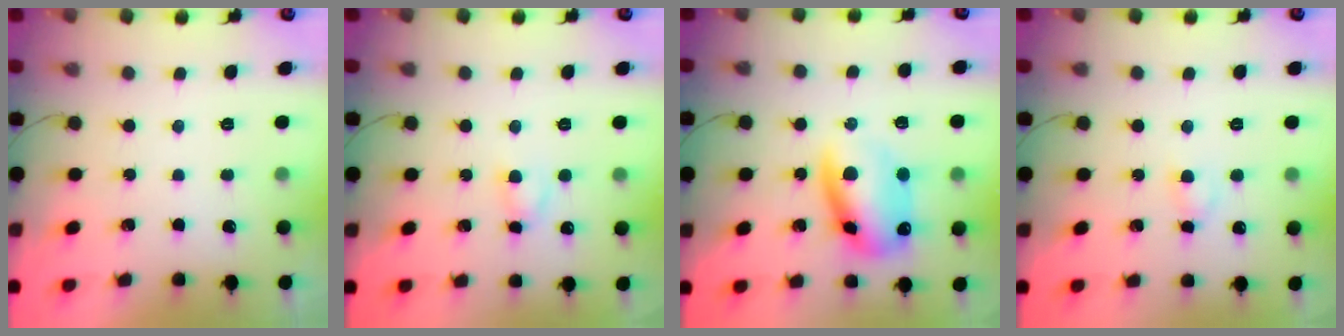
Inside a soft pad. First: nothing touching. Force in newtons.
{"total": 3.0, "press": 2.7, "slide": 1.2}
{"total": 12.1, "press": 11.9, "slide": 2.3}
{"total": 3.4, "press": 3.2, "slide": 1.1}